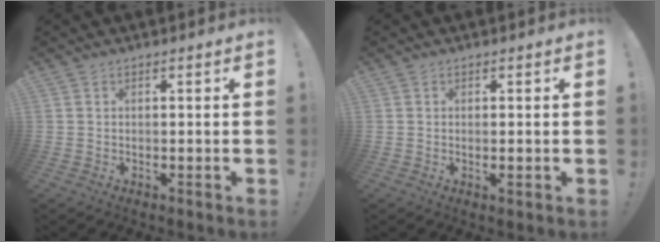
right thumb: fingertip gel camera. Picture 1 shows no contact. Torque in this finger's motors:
{"motor_torque": [-0.07, 0.04, -0.09, 0.41, -0.01]}